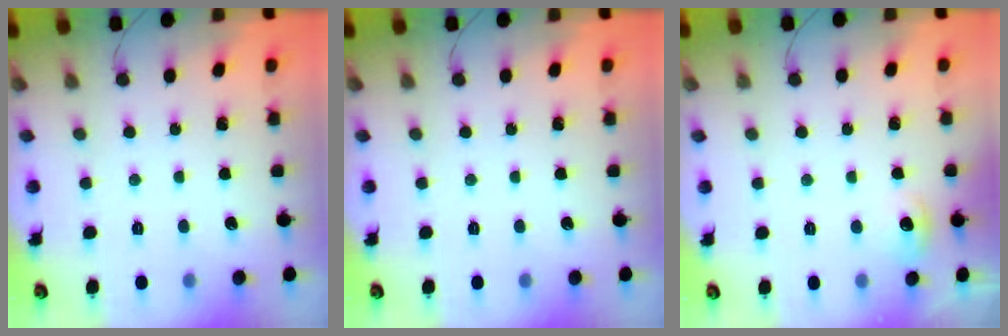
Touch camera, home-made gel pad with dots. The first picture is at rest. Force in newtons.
{"total": 0.0}
{"total": 5.1, "press": 4.7, "slide": 1.8}